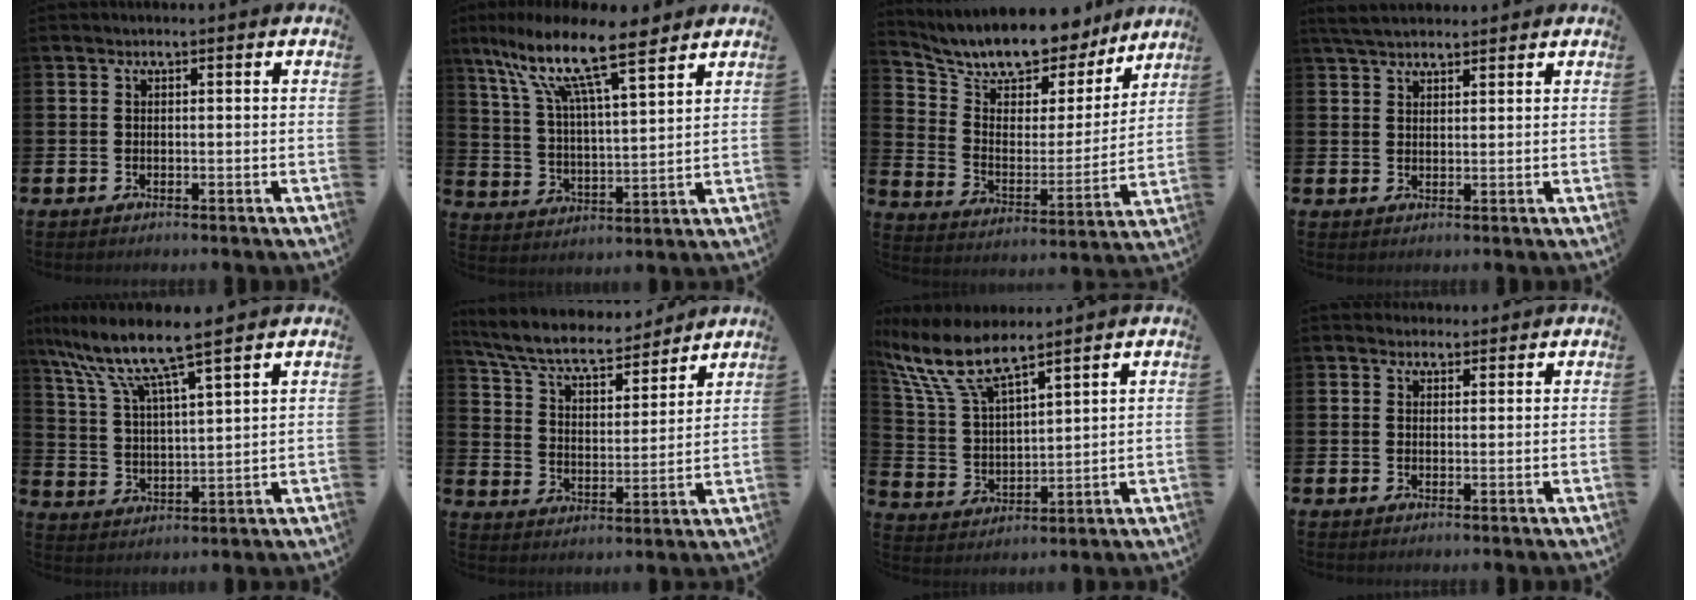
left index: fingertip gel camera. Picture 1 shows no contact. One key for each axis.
{"total": 12.7, "fx": 9.7, "fy": 2.8, "fz": 7.6, "tx": -0.169, "ty": -0.049, "tz": 0.164}
{"total": 11.9, "fx": 10.9, "fy": 3.7, "fz": 2.9, "tx": -0.095, "ty": -0.085, "tz": 0.190}
{"total": 4.0, "fx": 3.7, "fy": 1.0, "fz": 1.2, "tx": -0.031, "ty": -0.010, "tz": 0.068}
{"total": 8.5, "fx": 7.3, "fy": 0.5, "fz": 4.3, "tx": -0.118, "ty": -0.040, "tz": 0.122}
{"total": 8.3, "fx": 7.5, "fy": 2.0, "fz": 2.8, "tx": -0.091, "ty": -0.049, "tz": 0.131}
{"total": 9.9, "fx": 8.2, "fy": 2.6, "fz": 4.8, "tx": -0.128, "ty": -0.031, "tz": 0.147}
{"total": 2.5, "fx": 2.3, "fy": 1.0, "fz": 0.0, "tx": 0.015, "ty": -0.010, "tz": 0.039}